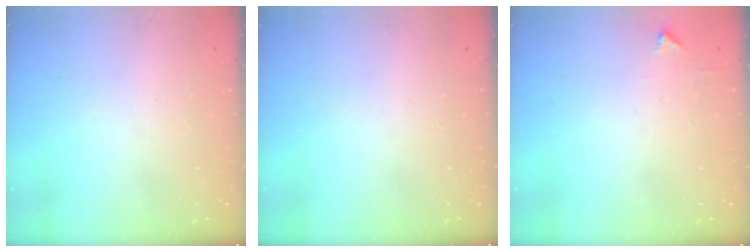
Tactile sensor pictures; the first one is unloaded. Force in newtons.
{"total": 0.0}
{"total": 2.1, "press": 2.1, "slide": 0.3}